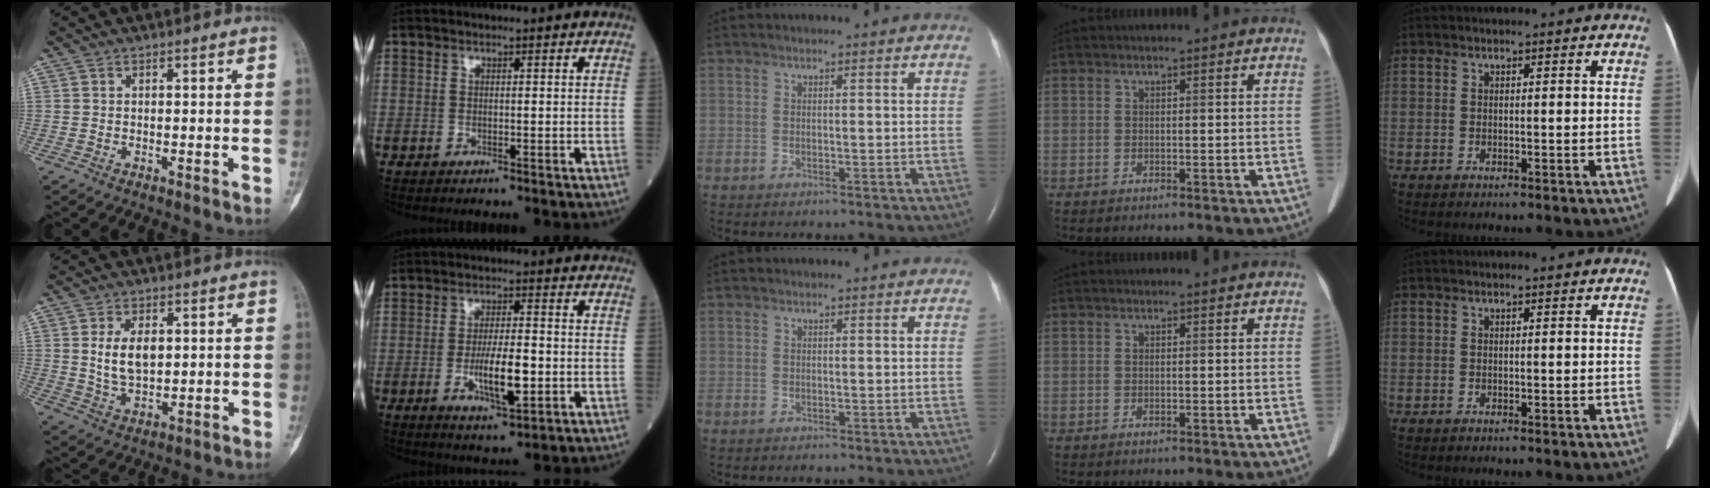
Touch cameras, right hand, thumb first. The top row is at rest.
{"thumb": {"total": 7.4, "force": [1.4, 4.3, 5.9], "torque": [-0.097, -0.009, 0.031]}, "index": {"total": 7.6, "force": [-1.8, 1.6, 7.2], "torque": [-0.129, -0.007, -0.028]}}